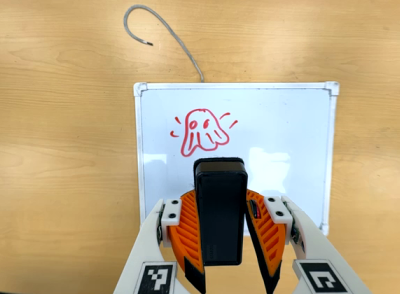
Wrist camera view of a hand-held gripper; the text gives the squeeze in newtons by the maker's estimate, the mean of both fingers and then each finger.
{"total": 7.8, "left": 6.4, "right": 9.1}